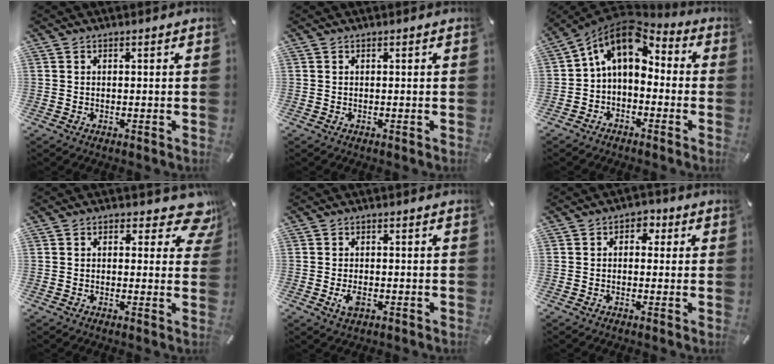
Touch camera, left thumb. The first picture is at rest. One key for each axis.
{"total": 0.0}
{"total": 10.0, "fx": 2.2, "fy": 7.0, "fz": 6.8, "tx": -0.129, "ty": -0.011, "tz": 0.036}
{"total": 6.8, "fx": 3.5, "fy": 3.6, "fz": 4.6, "tx": -0.039, "ty": -0.022, "tz": 0.053}
{"total": 3.1, "fx": -1.0, "fy": 1.7, "fz": 2.4, "tx": -0.055, "ty": -0.003, "tz": -0.019}
{"total": 3.1, "fx": -0.3, "fy": 2.5, "fz": 1.8, "tx": -0.020, "ty": 0.007, "tz": -0.012}